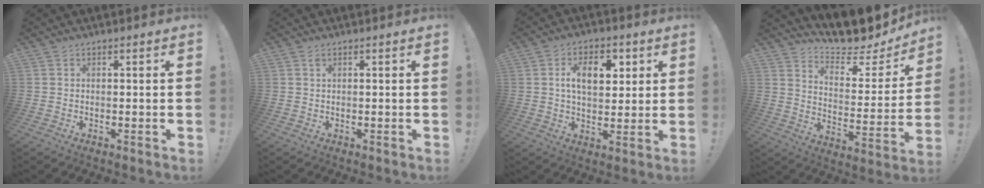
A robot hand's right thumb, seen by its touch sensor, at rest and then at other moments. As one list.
[{"total": 1.1, "force": [0.7, 0.5, 0.7], "torque": [-0.015, 0.000, 0.012]}, {"total": 10.7, "force": [3.3, 6.6, 7.8], "torque": [-0.113, 0.004, 0.055]}, {"total": 12.5, "force": [11.3, 2.8, 4.5], "torque": [-0.078, -0.098, 0.192]}]